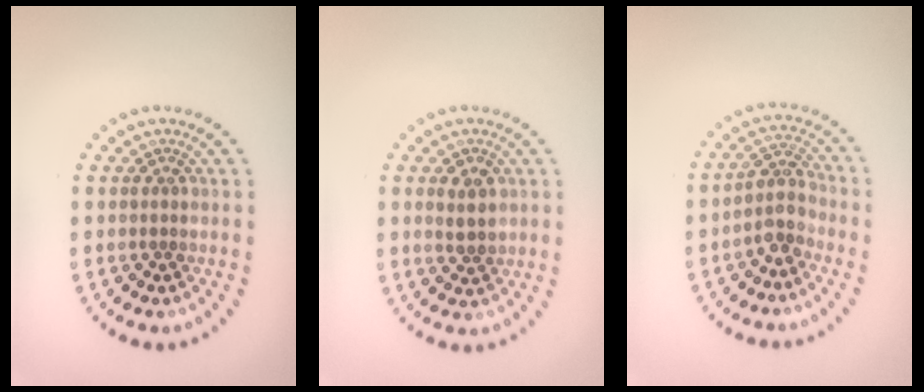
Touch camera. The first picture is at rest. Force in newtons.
{"total": 1.7, "press": 1.7, "slide": 0.3}
{"total": 3.1, "press": 2.4, "slide": 1.9}